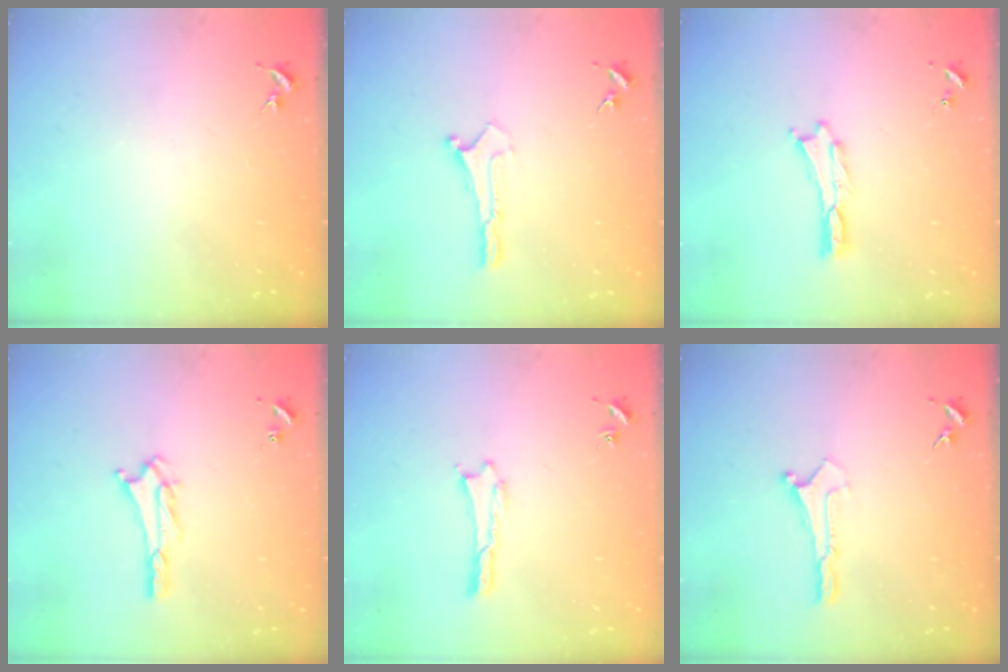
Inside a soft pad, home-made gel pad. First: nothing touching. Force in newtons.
{"total": 0.0}
{"total": 0.0}
{"total": 2.4, "press": 2.4, "slide": 0.4}
{"total": 0.0}
{"total": 0.0}